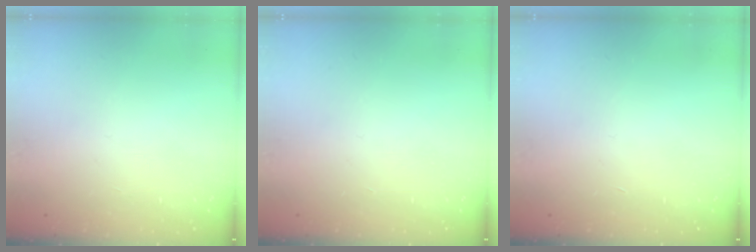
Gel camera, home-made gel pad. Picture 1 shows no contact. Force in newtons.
{"total": 0.0}
{"total": 0.0}